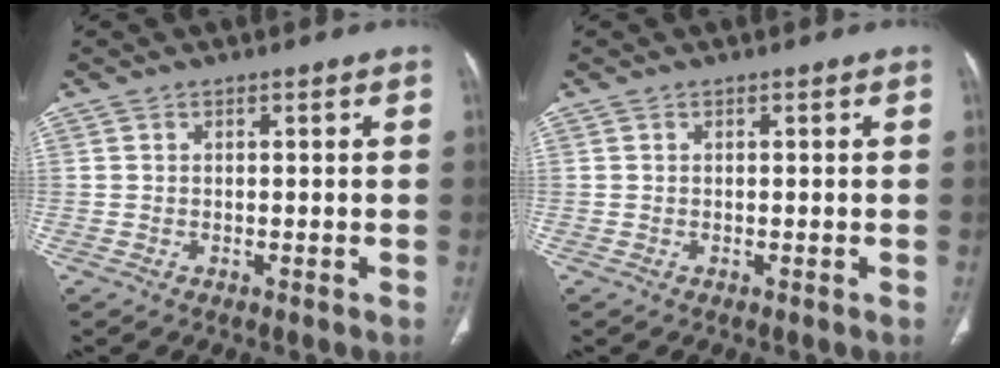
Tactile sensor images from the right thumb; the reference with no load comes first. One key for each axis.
{"total": 0.0}